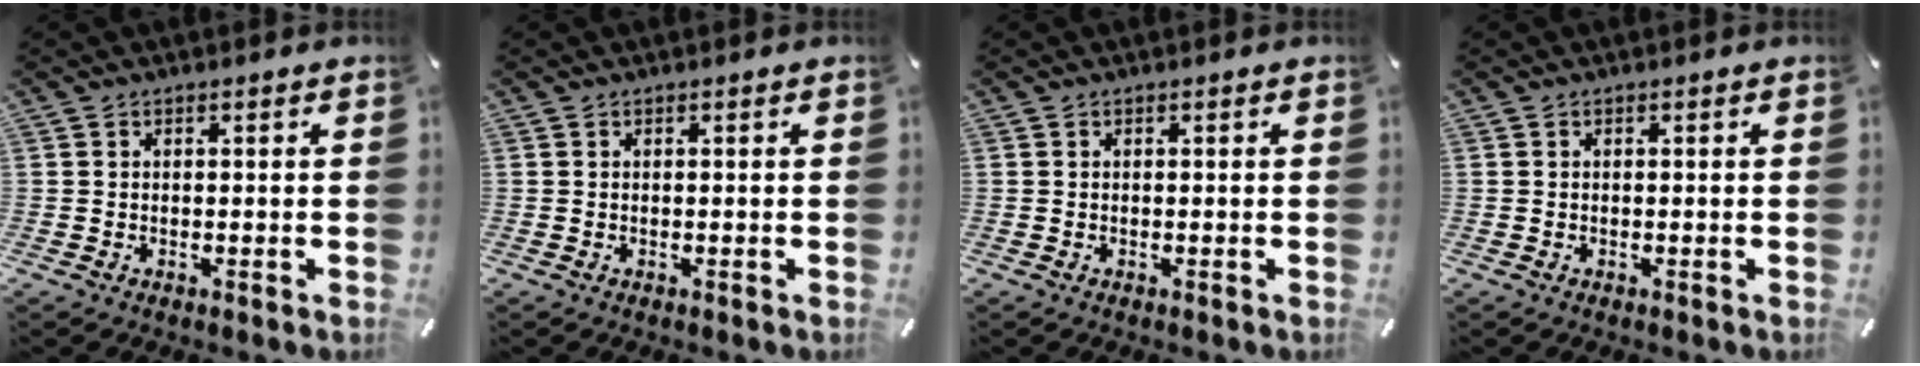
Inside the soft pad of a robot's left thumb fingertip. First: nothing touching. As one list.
[{"total": 0.0}, {"total": 0.0}, {"total": 0.0}]